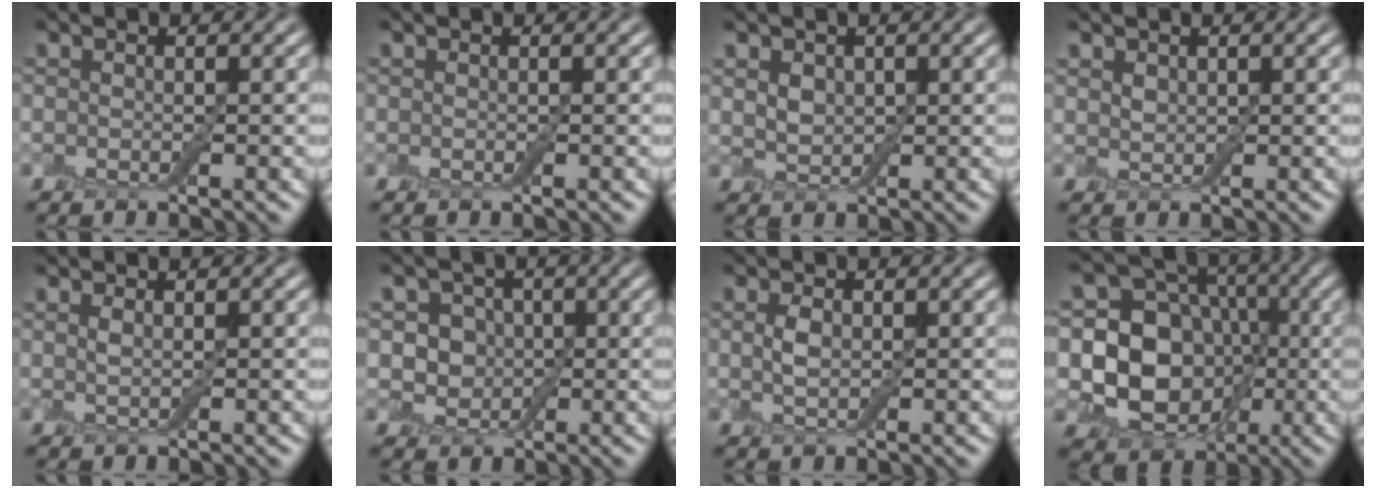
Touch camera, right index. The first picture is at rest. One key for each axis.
{"total": 0.0}
{"total": 1.8, "fx": 0.7, "fy": 1.3, "fz": 1.0, "tx": -0.023, "ty": 0.001, "tz": 0.014}
{"total": 0.9, "fx": 0.7, "fy": 0.5, "fz": 0.4, "tx": -0.010, "ty": 0.001, "tz": 0.015}
{"total": 0.8, "fx": 0.5, "fy": 0.0, "fz": 0.5, "tx": -0.016, "ty": 0.000, "tz": 0.011}
{"total": 3.3, "fx": 0.5, "fy": 2.9, "fz": 1.5, "tx": -0.016, "ty": 0.002, "tz": -0.009}
{"total": 1.3, "fx": 0.4, "fy": 0.7, "fz": 1.1, "tx": -0.029, "ty": 0.002, "tz": 0.009}
{"total": 10.7, "fx": -0.7, "fy": 9.0, "fz": 5.8, "tx": -0.091, "ty": 0.003, "tz": -0.036}